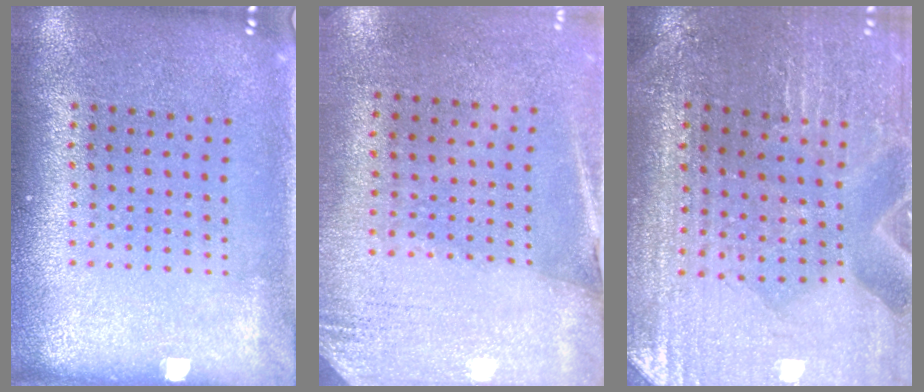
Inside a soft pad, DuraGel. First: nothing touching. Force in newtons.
{"total": 2.6, "press": 2.3, "slide": 1.3}
{"total": 1.2, "press": 1.2, "slide": 0.0}